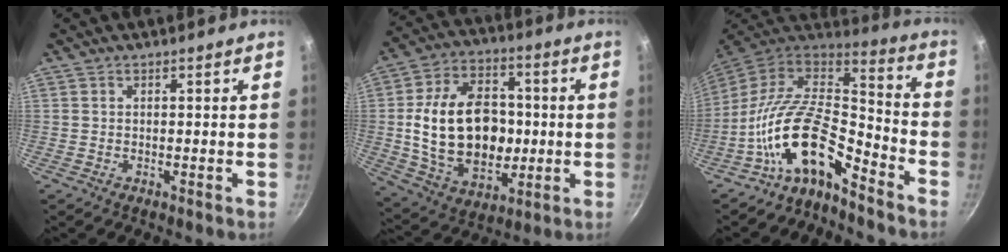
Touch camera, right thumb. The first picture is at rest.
{"total": 22.2, "force": [-0.1, 15.3, 16.1], "torque": [-0.247, 0.017, 0.009]}
{"total": 17.2, "force": [-9.5, 7.5, 12.2], "torque": [-0.210, 0.074, -0.194]}